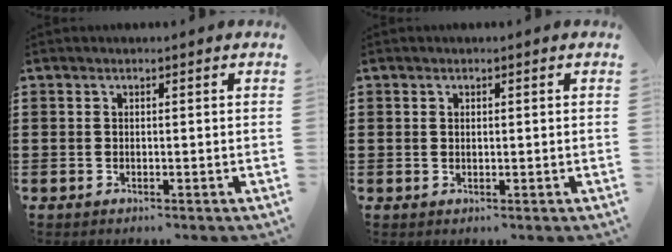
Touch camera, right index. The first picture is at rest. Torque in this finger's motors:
{"motor_torque": [-0.22, 0.09, -0.02, -0.01]}